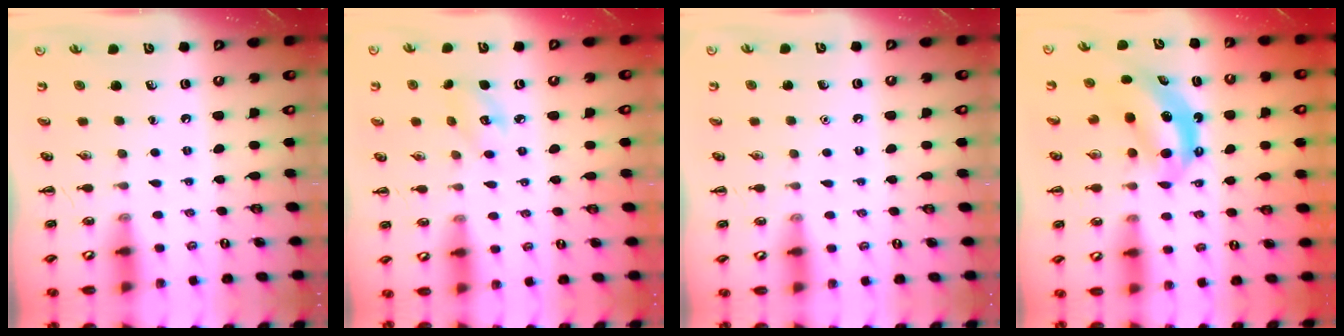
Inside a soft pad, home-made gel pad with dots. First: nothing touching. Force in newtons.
{"total": 4.4, "press": 4.3, "slide": 0.9}
{"total": 1.6, "press": 1.6, "slide": 0.1}
{"total": 6.1, "press": 6.1, "slide": 0.6}